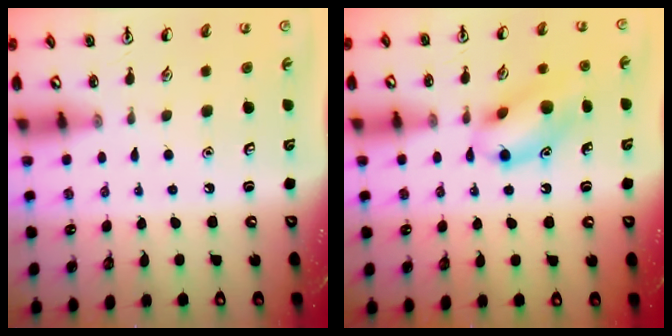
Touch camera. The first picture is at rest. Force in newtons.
{"total": 12.8, "press": 12.8, "slide": 1.1}